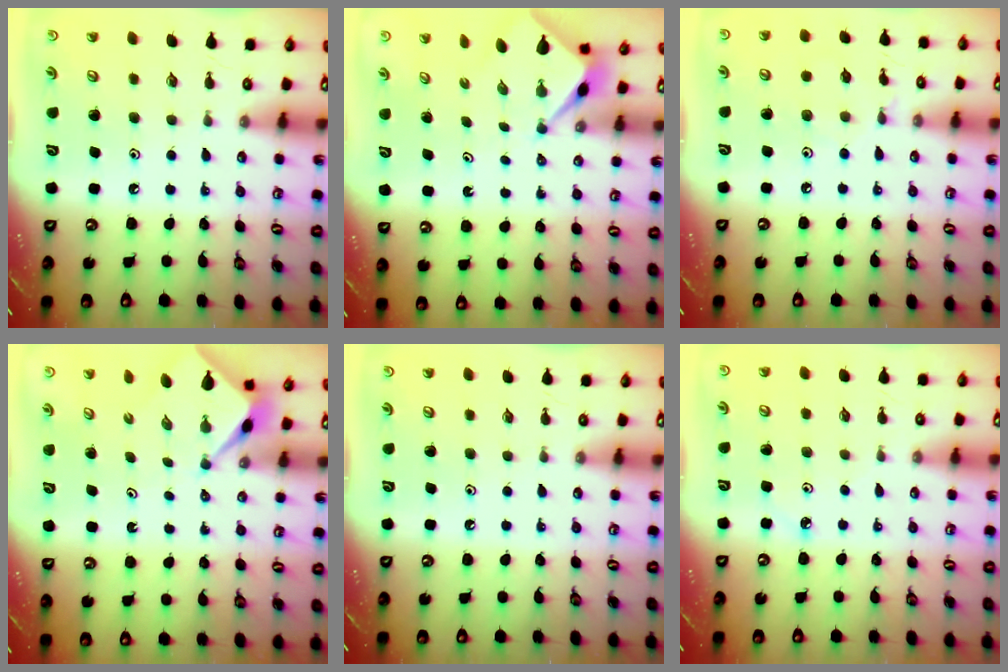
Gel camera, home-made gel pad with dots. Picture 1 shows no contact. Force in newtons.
{"total": 2.6, "press": 2.6, "slide": 0.1}
{"total": 5.8, "press": 5.8, "slide": 0.7}
{"total": 2.6, "press": 2.5, "slide": 0.2}
{"total": 0.0}
{"total": 1.8, "press": 1.8, "slide": 0.2}